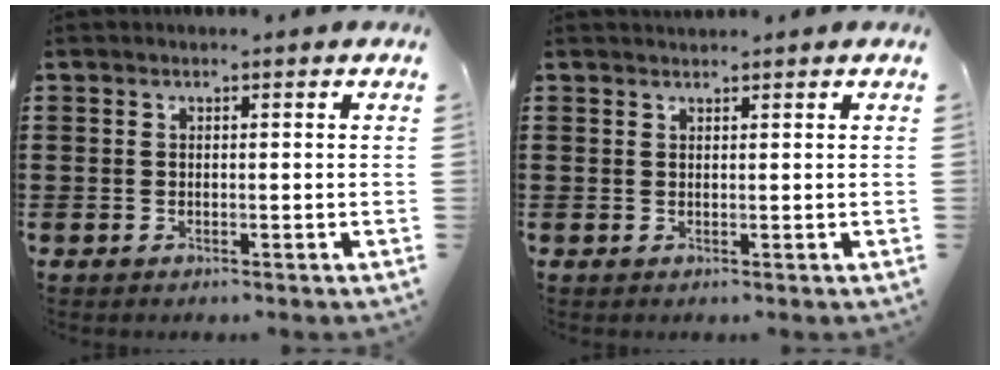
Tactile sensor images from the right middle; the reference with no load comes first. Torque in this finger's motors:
{"motor_torque": [-0.67, -0.46, -0.03, -0.01]}